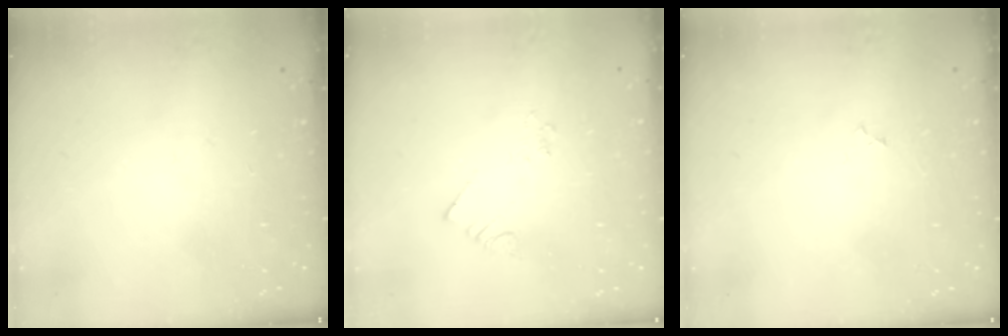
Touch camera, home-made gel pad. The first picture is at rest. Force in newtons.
{"total": 2.1, "press": 2.1, "slide": 0.3}
{"total": 2.3, "press": 2.3, "slide": 0.2}